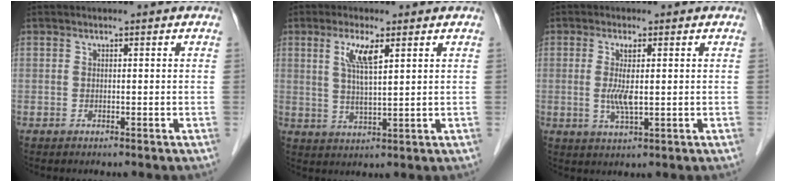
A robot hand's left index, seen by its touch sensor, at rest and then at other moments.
{"total": 5.4, "force": [2.3, 0.6, 4.9], "torque": [-0.099, 0.000, 0.046]}
{"total": 4.1, "force": [0.1, 0.5, 4.1], "torque": [-0.089, -0.008, 0.004]}